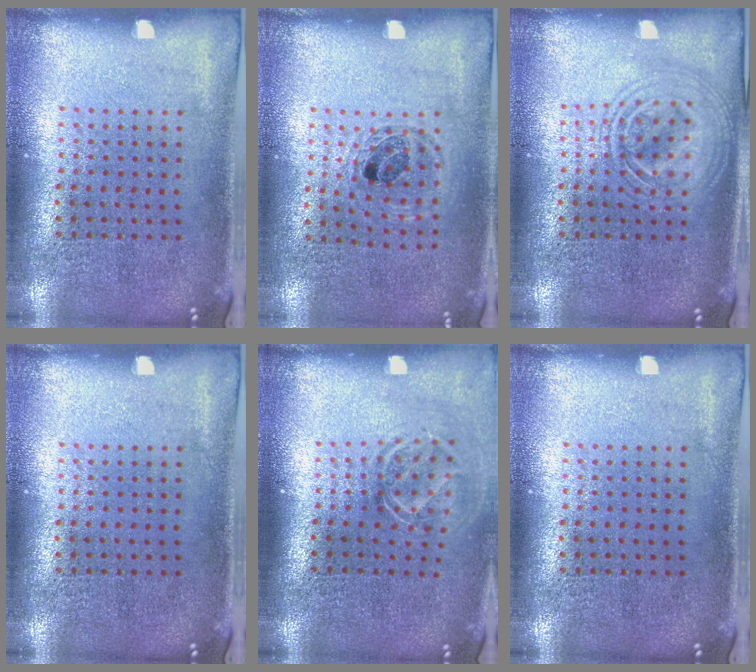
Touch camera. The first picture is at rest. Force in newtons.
{"total": 1.0, "press": 0.9, "slide": 0.3}
{"total": 1.7, "press": 1.7, "slide": 0.3}
{"total": 0.0}
{"total": 1.7, "press": 1.3, "slide": 1.2}
{"total": 0.0}